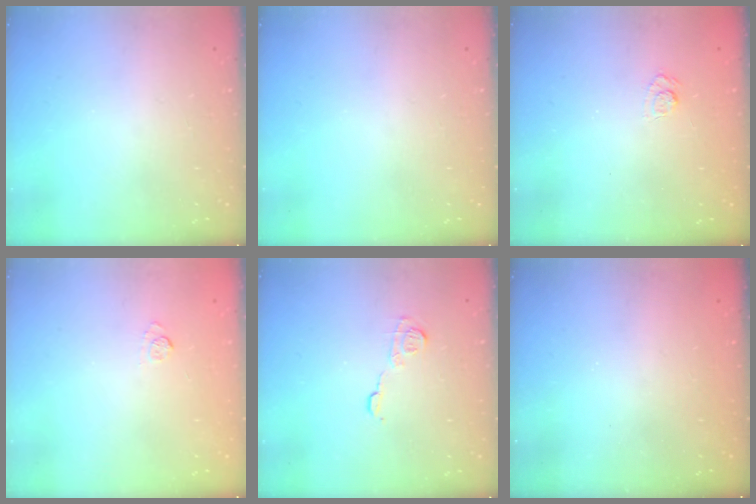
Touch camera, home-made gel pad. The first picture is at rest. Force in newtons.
{"total": 0.0}
{"total": 2.5, "press": 2.1, "slide": 1.4}
{"total": 7.1, "press": 6.9, "slide": 1.4}
{"total": 7.4, "press": 7.3, "slide": 0.6}
{"total": 2.4, "press": 2.3, "slide": 0.8}